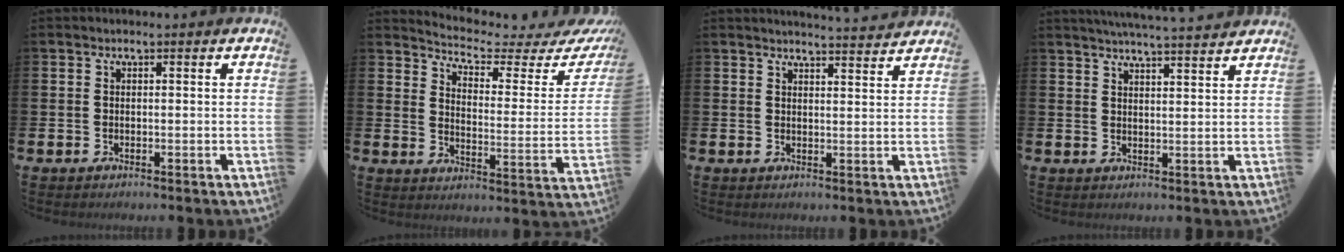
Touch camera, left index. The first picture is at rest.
{"total": 4.5, "force": [4.0, 0.8, 1.8], "torque": [-0.052, -0.037, 0.057]}
{"total": 3.4, "force": [3.4, -0.3, 0.0], "torque": [0.002, -0.025, 0.059]}
{"total": 4.5, "force": [4.4, -0.7, 0.6], "torque": [-0.022, -0.024, 0.078]}